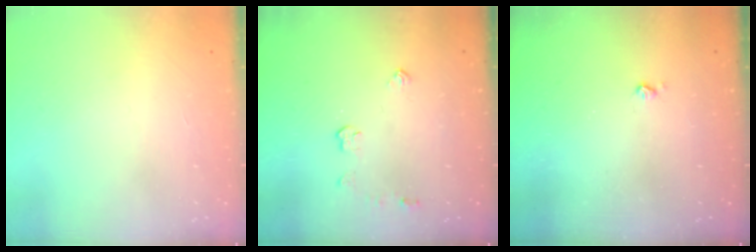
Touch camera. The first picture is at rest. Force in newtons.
{"total": 3.6, "press": 3.5, "slide": 0.6}
{"total": 2.2, "press": 2.2, "slide": 0.4}